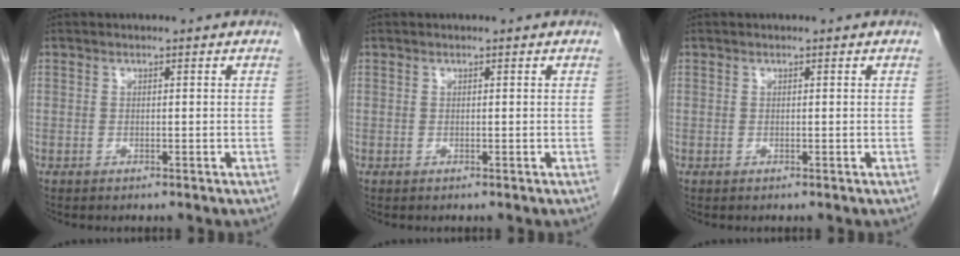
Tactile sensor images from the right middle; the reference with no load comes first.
{"total": 0.0}
{"total": 0.0}